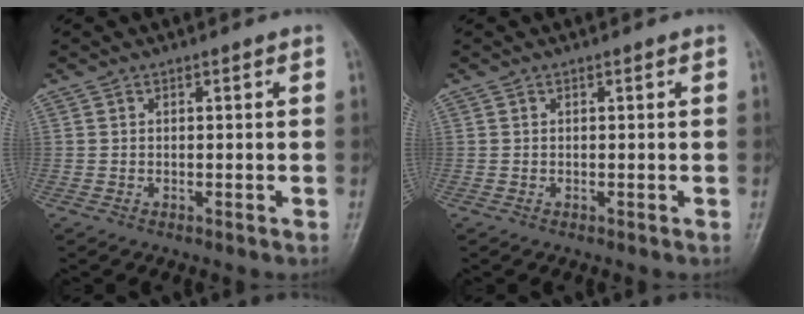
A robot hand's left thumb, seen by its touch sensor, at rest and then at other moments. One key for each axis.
{"total": 0.0}